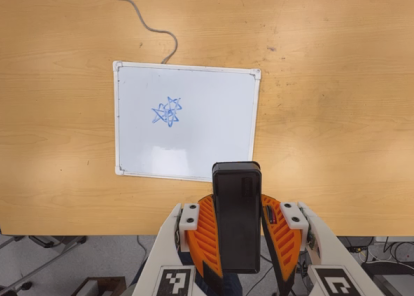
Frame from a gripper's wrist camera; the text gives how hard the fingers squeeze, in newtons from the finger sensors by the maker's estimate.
{"total": 9.7, "left": 7.9, "right": 11.4}